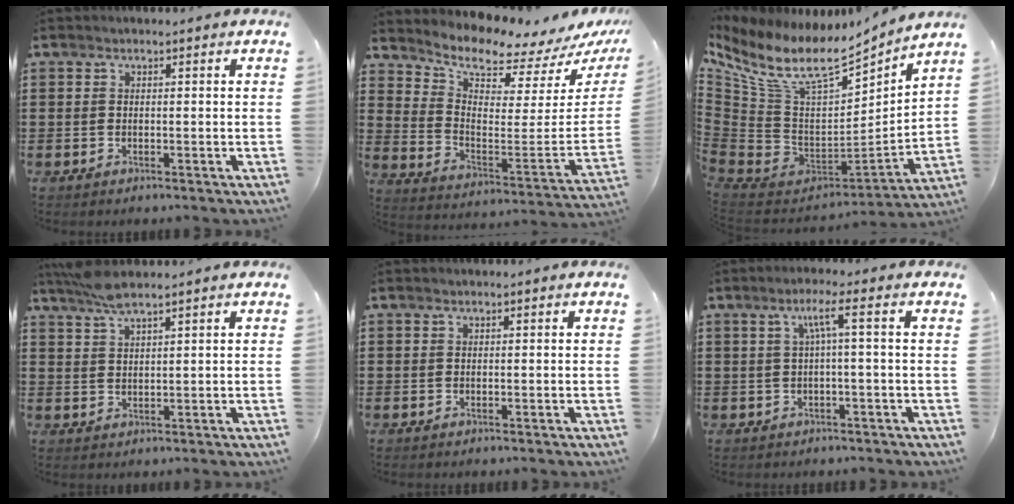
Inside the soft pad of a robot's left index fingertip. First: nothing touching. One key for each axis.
{"total": 7.0, "fx": 6.3, "fy": 1.4, "fz": 2.6, "tx": -0.065, "ty": -0.070, "tz": 0.102}
{"total": 12.8, "fx": 8.6, "fy": 4.9, "fz": 8.0, "tx": -0.190, "ty": -0.066, "tz": 0.148}
{"total": 4.2, "fx": 3.3, "fy": 0.3, "fz": 2.6, "tx": -0.059, "ty": -0.002, "tz": 0.060}
{"total": 0.0}
{"total": 3.6, "fx": 0.3, "fy": -0.6, "fz": 3.6, "tx": -0.071, "ty": 0.002, "tz": -0.002}